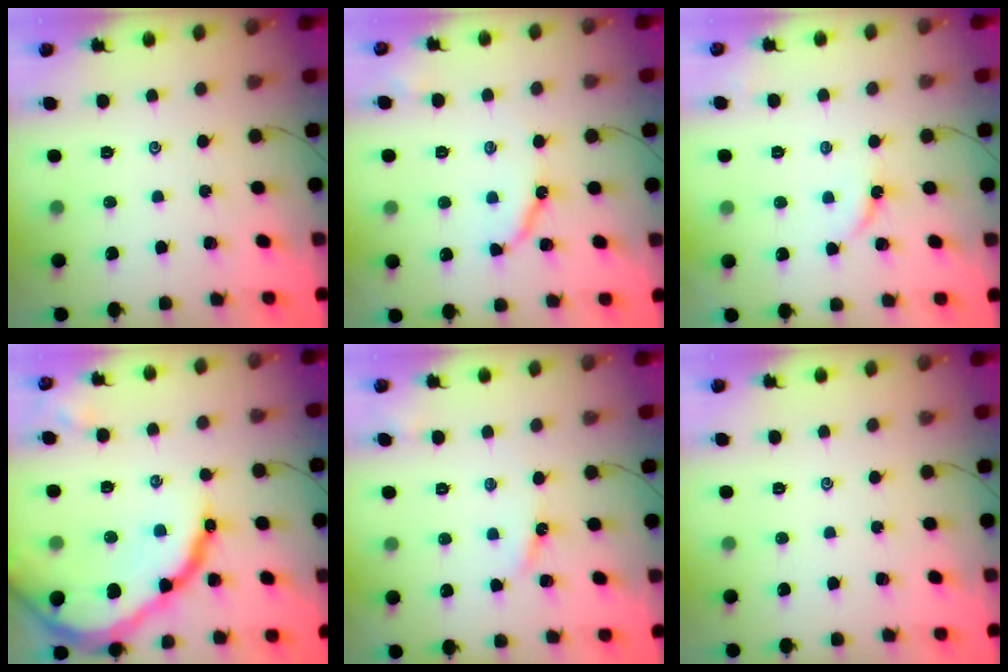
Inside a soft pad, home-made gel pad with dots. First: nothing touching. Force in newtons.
{"total": 6.7, "press": 6.7, "slide": 0.5}
{"total": 3.0, "press": 2.9, "slide": 0.5}
{"total": 25.4, "press": 25.3, "slide": 2.5}
{"total": 4.1, "press": 4.1, "slide": 0.4}
{"total": 0.0}